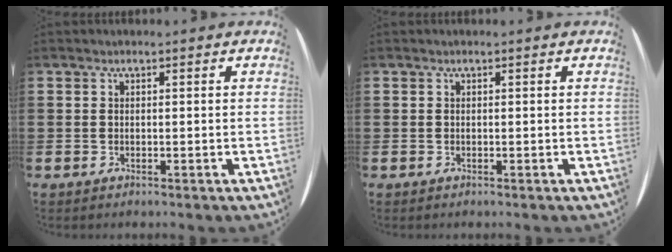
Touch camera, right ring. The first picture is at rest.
{"total": 0.0}